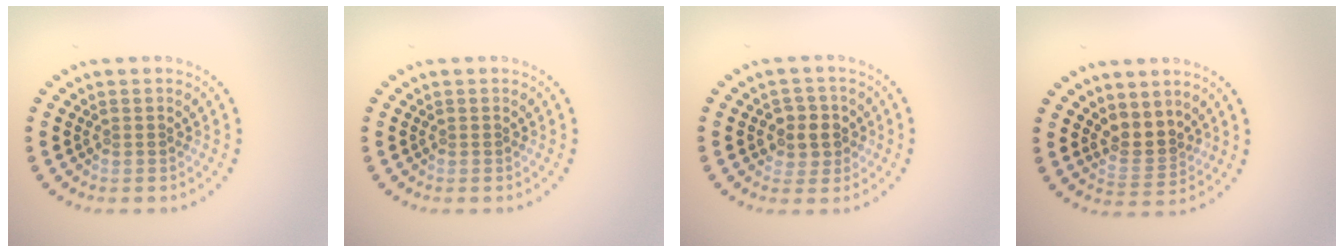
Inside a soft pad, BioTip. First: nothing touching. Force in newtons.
{"total": 0.0}
{"total": 2.6, "press": 2.4, "slide": 0.8}
{"total": 2.4, "press": 2.0, "slide": 1.4}